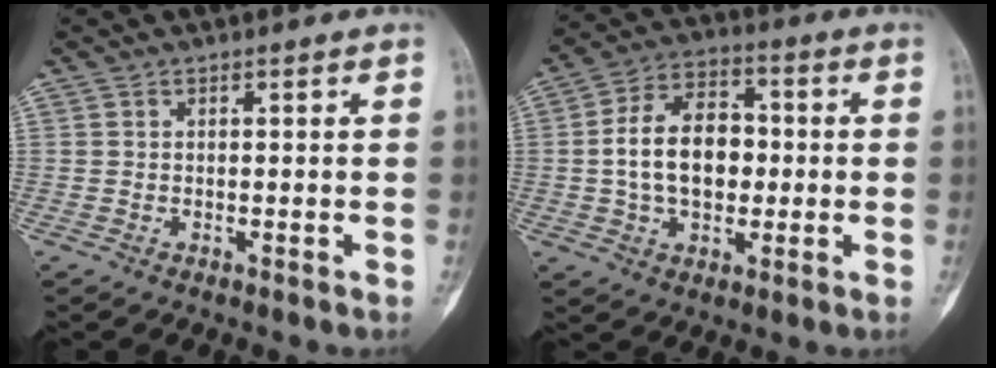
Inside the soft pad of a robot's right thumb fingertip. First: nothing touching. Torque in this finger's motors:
{"motor_torque": [1.31, 1.37, 0.84, -0.68, 0.36]}